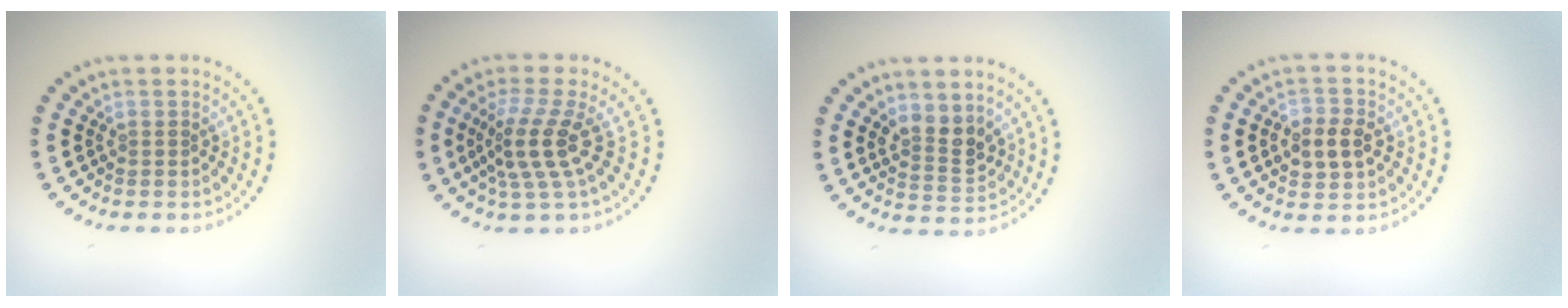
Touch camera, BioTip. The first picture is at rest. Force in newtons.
{"total": 3.8, "press": 2.7, "slide": 2.7}
{"total": 2.8, "press": 2.5, "slide": 1.2}
{"total": 2.9, "press": 2.9, "slide": 0.3}